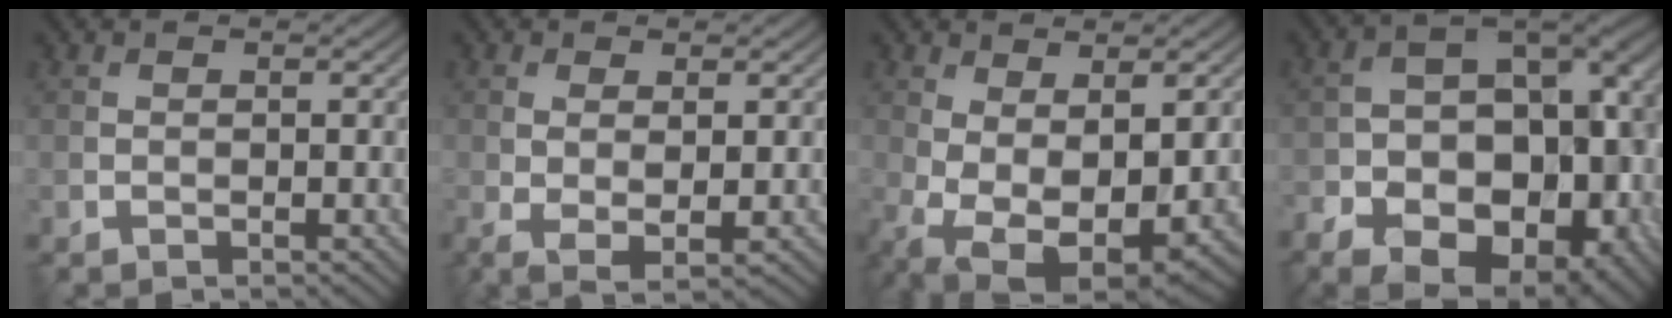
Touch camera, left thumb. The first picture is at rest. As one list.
[{"total": 3.5, "force": [0.1, 1.0, 3.3], "torque": [-0.078, -0.008, 0.004]}, {"total": 9.9, "force": [-1.7, 5.2, 8.3], "torque": [-0.174, -0.038, -0.003]}, {"total": 17.3, "force": [-7.4, 10.6, 11.5], "torque": [-0.182, -0.032, -0.102]}]